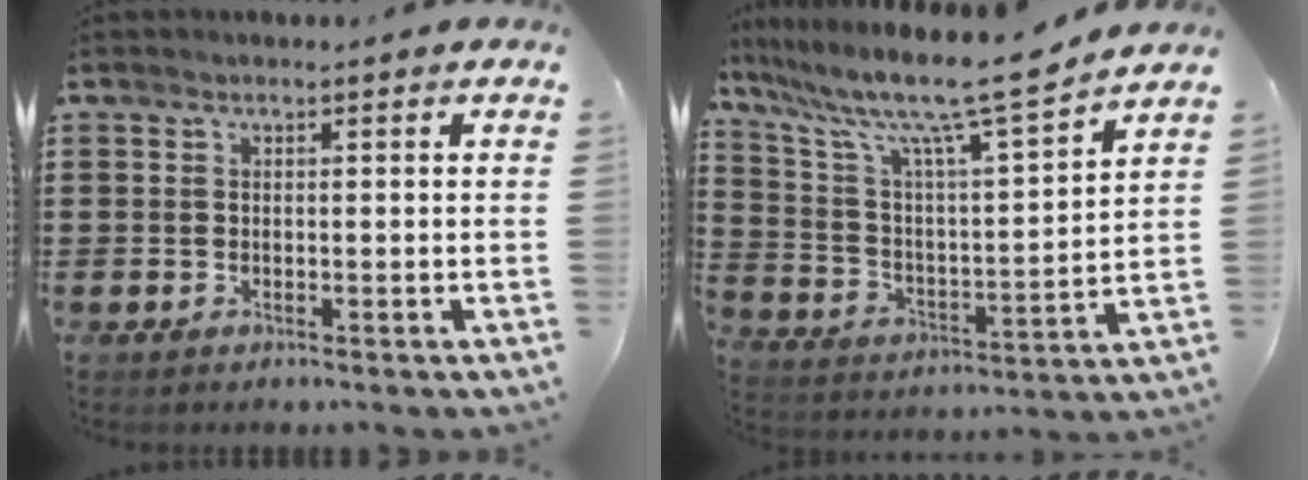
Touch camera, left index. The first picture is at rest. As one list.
[{"total": 11.9, "force": [9.7, 0.6, 7.0], "torque": [-0.163, -0.066, 0.153]}]